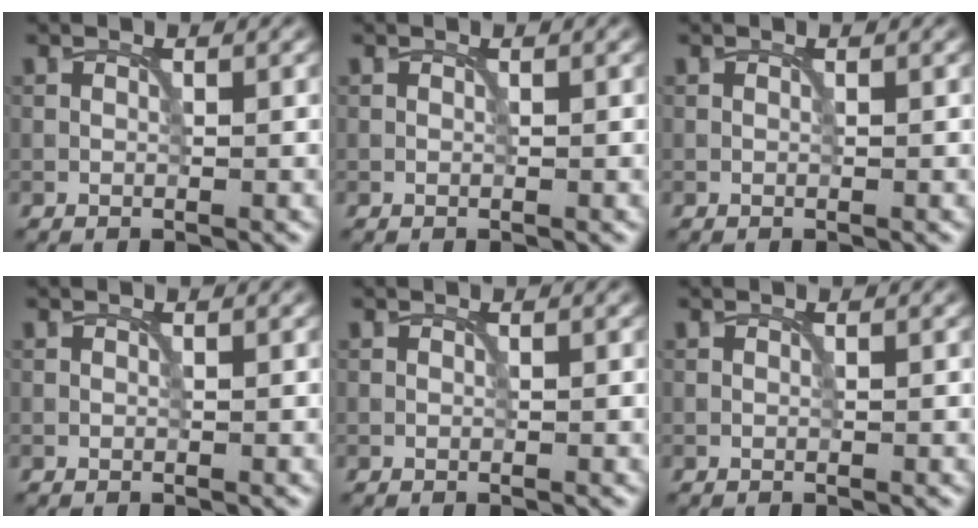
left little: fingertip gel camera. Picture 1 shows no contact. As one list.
[{"total": 0.0}, {"total": 0.0}, {"total": 0.0}, {"total": 0.0}, {"total": 0.0}]